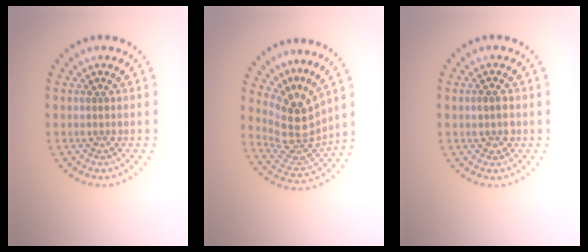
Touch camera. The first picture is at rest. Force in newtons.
{"total": 4.4, "press": 3.2, "slide": 2.9}
{"total": 1.4, "press": 1.4, "slide": 0.1}